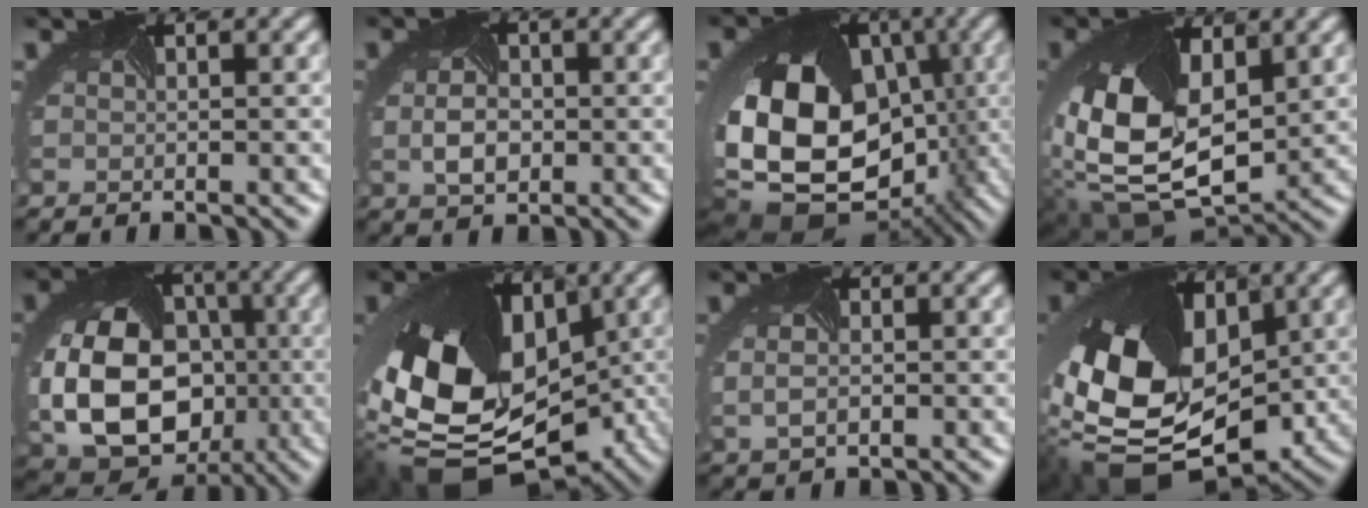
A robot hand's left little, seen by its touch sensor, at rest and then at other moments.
{"total": 2.4, "force": [-0.2, 1.9, 1.5], "torque": [-0.046, 0.000, -0.005]}
{"total": 16.7, "force": [-3.4, 12.3, 10.7], "torque": [-0.212, -0.032, -0.036]}
{"total": 14.0, "force": [1.1, 9.0, 10.7], "torque": [-0.242, -0.037, 0.038]}
{"total": 14.3, "force": [-2.1, 11.2, 8.7], "torque": [-0.172, -0.033, -0.028]}
{"total": 17.1, "force": [-3.9, 11.8, 11.7], "torque": [-0.242, -0.040, -0.039]}
{"total": 2.4, "force": [0.2, 1.9, 1.4], "torque": [-0.033, 0.006, 0.004]}
{"total": 15.3, "force": [-1.6, 10.4, 11.1], "torque": [-0.237, -0.030, -0.010]}